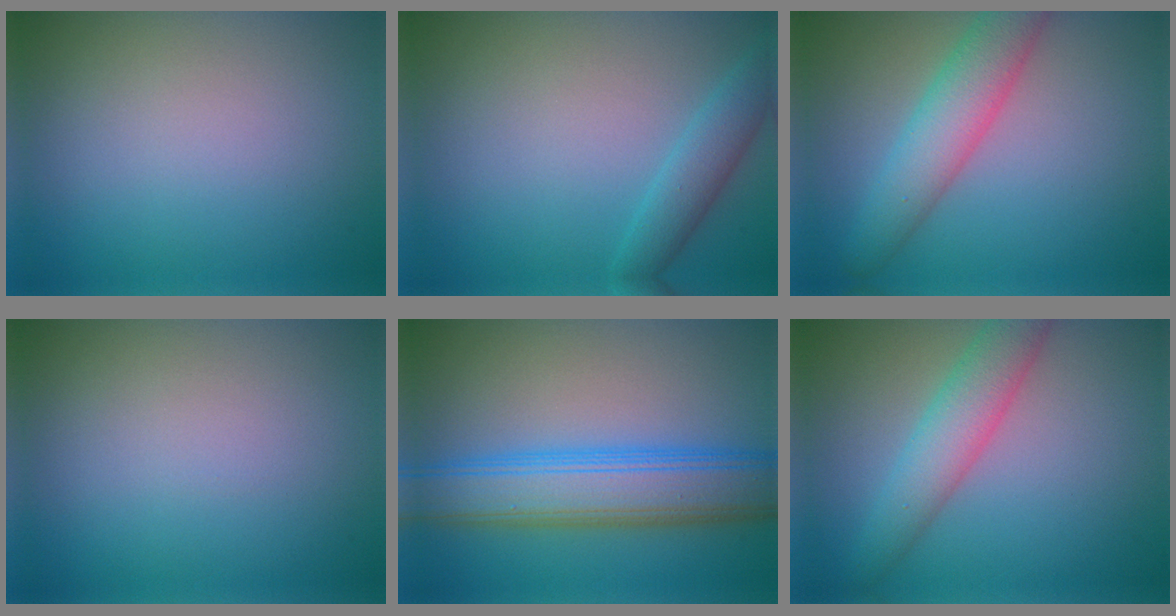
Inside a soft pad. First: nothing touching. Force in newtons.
{"total": 2.6, "press": 2.6, "slide": 0.1}
{"total": 5.2, "press": 5.2, "slide": 0.2}
{"total": 0.0}
{"total": 7.7, "press": 7.7, "slide": 0.1}
{"total": 4.4, "press": 4.4, "slide": 0.1}